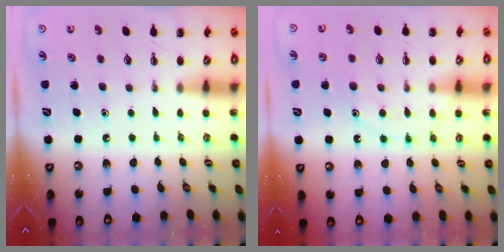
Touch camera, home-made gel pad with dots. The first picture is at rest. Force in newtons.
{"total": 10.3, "press": 10.3, "slide": 0.8}